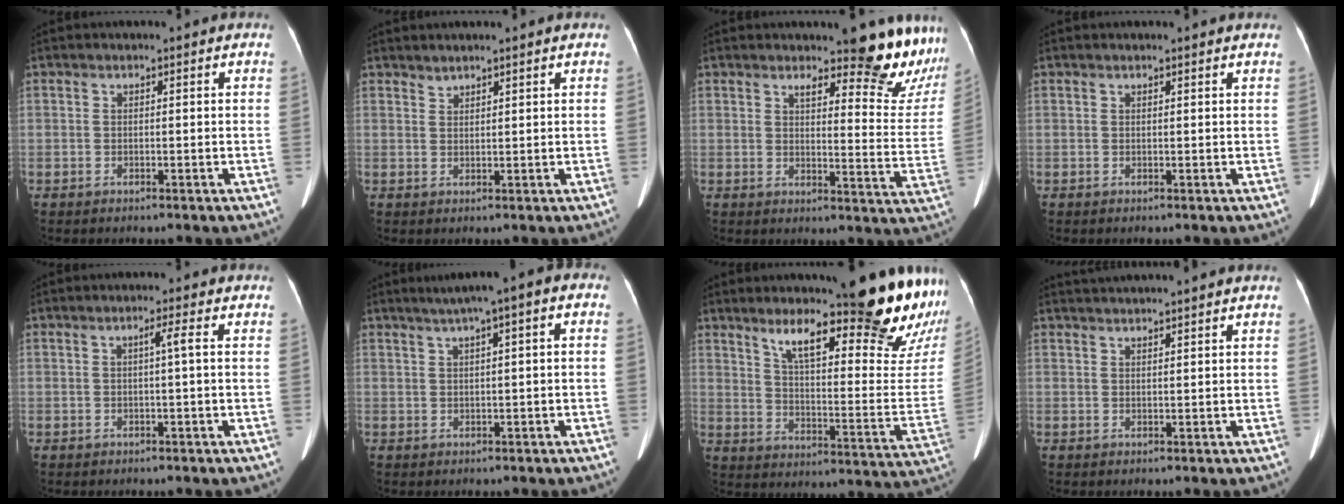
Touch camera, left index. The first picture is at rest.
{"total": 1.5, "force": [1.5, 0.0, 0.3], "torque": [-0.006, 0.010, 0.031]}
{"total": 12.7, "force": [11.2, 2.0, 5.6], "torque": [-0.052, -0.055, 0.116]}
{"total": 1.9, "force": [1.9, 0.0, 0.6], "torque": [-0.010, 0.010, 0.021]}
{"total": 1.7, "force": [0.2, -0.4, 1.6], "torque": [-0.024, 0.004, 0.003]}
{"total": 5.7, "force": [2.5, 1.1, 5.0], "torque": [-0.075, 0.028, 0.032]}
{"total": 25.1, "force": [19.2, 2.4, 16.0], "torque": [-0.211, -0.068, 0.259]}
{"total": 6.9, "force": [6.4, -0.8, 2.6], "torque": [-0.038, 0.034, 0.088]}